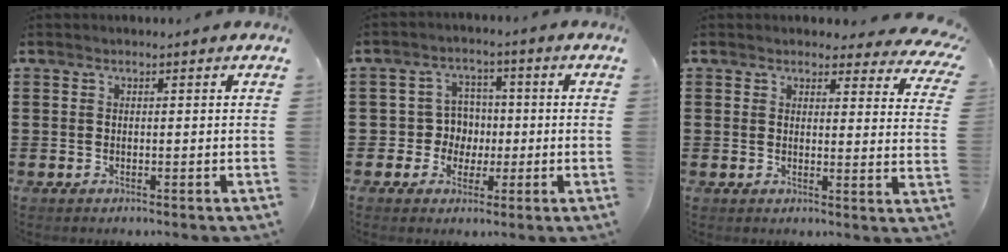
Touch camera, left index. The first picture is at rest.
{"total": 5.3, "force": [-0.4, 5.2, 1.1], "torque": [-0.043, 0.015, -0.007]}
{"total": 3.5, "force": [3.1, 1.4, 1.0], "torque": [-0.018, -0.011, 0.052]}